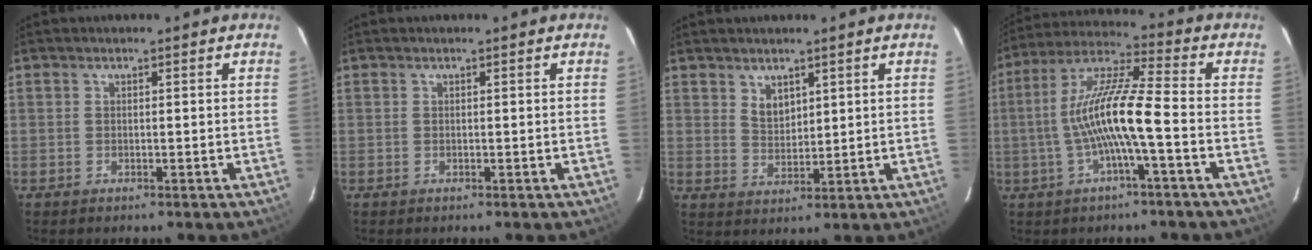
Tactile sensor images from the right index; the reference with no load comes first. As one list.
[{"total": 0.0}, {"total": 3.9, "force": [2.6, 2.2, 1.9], "torque": [-0.027, 0.000, 0.050]}, {"total": 12.0, "force": [-2.5, 0.7, 11.7], "torque": [-0.231, 0.014, -0.048]}]